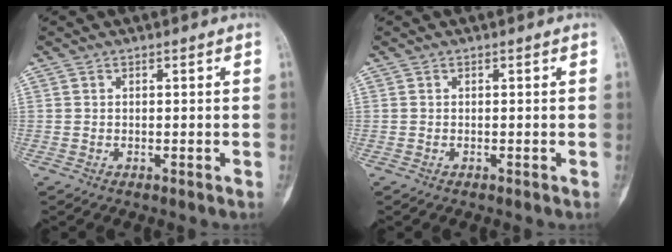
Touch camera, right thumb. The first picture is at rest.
{"total": 0.0}